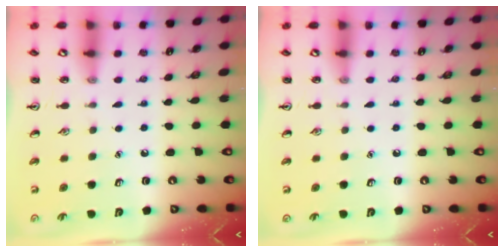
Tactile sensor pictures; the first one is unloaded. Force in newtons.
{"total": 0.0}